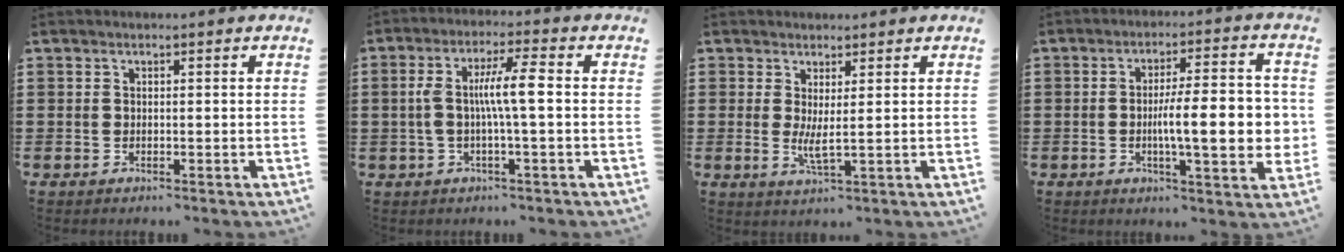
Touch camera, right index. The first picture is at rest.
{"total": 6.9, "force": [-0.1, 0.9, 6.9], "torque": [-0.135, -0.002, -0.010]}
{"total": 3.1, "force": [1.0, 0.0, 2.9], "torque": [-0.057, -0.009, 0.019]}
{"total": 11.4, "force": [-1.2, 2.5, 11.1], "torque": [-0.160, -0.004, -0.022]}